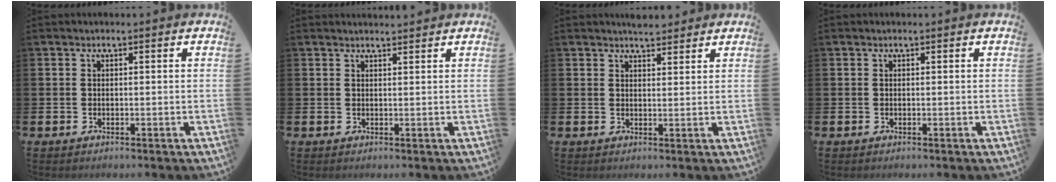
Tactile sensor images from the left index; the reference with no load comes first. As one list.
[{"total": 1.3, "force": [1.3, 0.0, 0.1], "torque": [0.008, -0.008, 0.022]}, {"total": 3.1, "force": [3.1, 0.6, -0.1], "torque": [0.007, -0.016, 0.055]}, {"total": 0.0}]